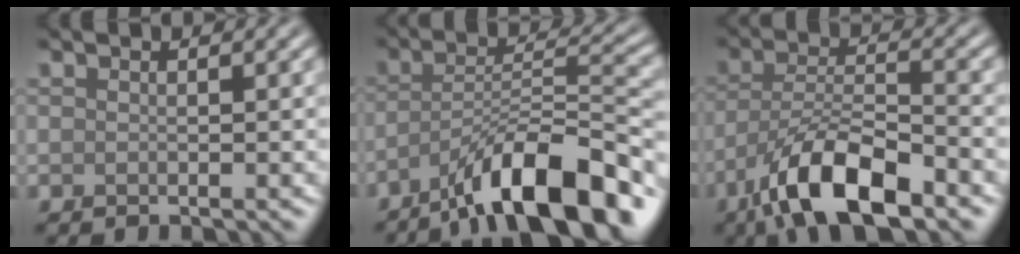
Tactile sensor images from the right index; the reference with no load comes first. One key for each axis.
{"total": 11.1, "fx": -7.6, "fy": 2.7, "fz": 7.6, "tx": -0.118, "ty": 0.013, "tz": -0.135}
{"total": 9.0, "fx": -5.7, "fy": 2.9, "fz": 6.4, "tx": -0.112, "ty": 0.004, "tz": -0.108}